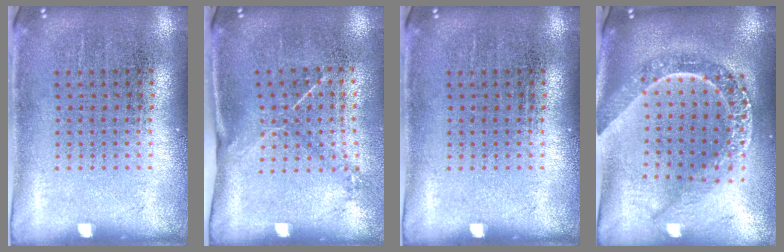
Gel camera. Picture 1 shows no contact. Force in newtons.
{"total": 1.5, "press": 1.0, "slide": 1.0}
{"total": 0.0}
{"total": 2.5, "press": 2.0, "slide": 1.5}